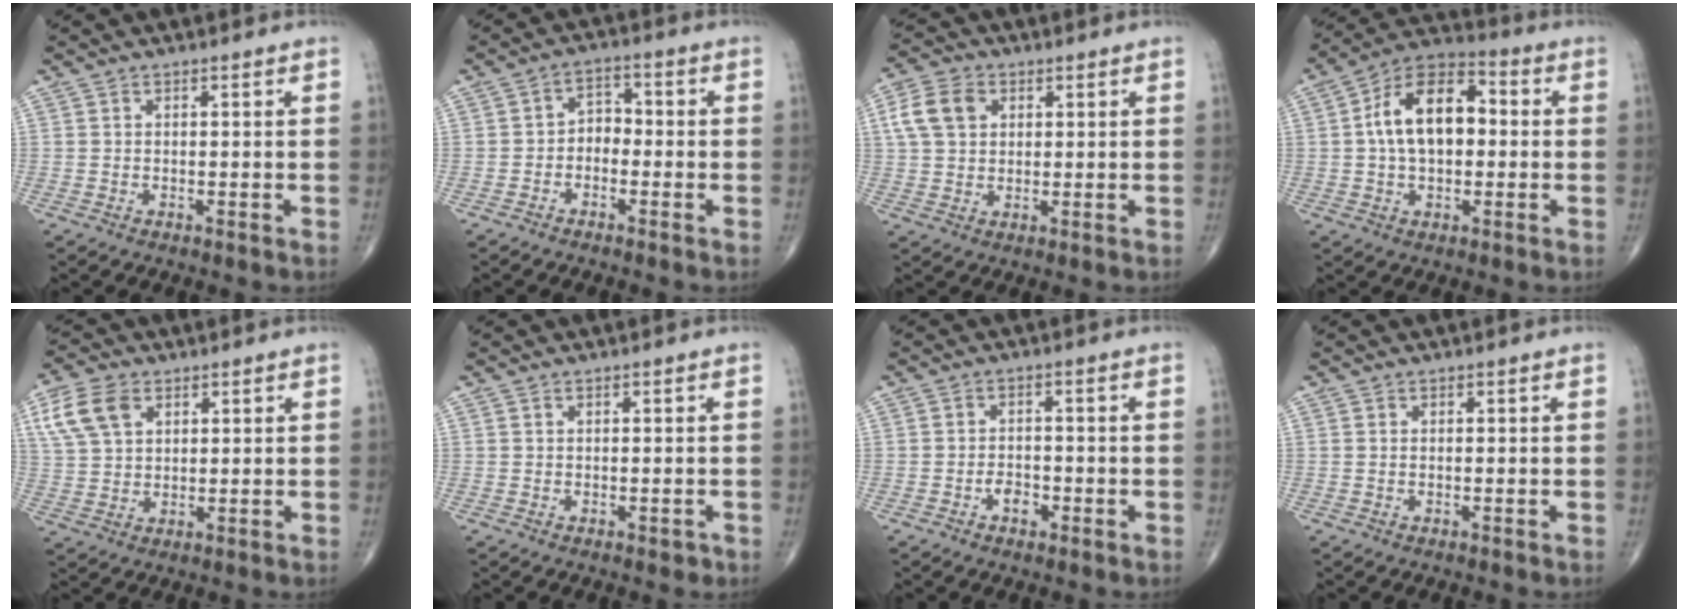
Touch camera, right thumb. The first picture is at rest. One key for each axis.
{"total": 3.8, "fx": -1.3, "fy": 2.8, "fz": 2.2, "tx": -0.011, "ty": 0.024, "tz": -0.037}
{"total": 7.9, "fx": 2.3, "fy": 5.7, "fz": 4.8, "tx": -0.089, "ty": 0.007, "tz": 0.042}
{"total": 14.3, "fx": 1.0, "fy": 8.5, "fz": 11.4, "tx": -0.174, "ty": 0.032, "tz": 0.005}
{"total": 9.1, "fx": 3.9, "fy": 5.9, "fz": 5.8, "tx": -0.112, "ty": 0.000, "tz": 0.078}
{"total": 1.0, "fx": -0.2, "fy": 0.7, "fz": 0.7, "tx": -0.008, "ty": 0.002, "tz": 0.000}
{"total": 3.0, "fx": -1.4, "fy": 1.9, "fz": 1.9, "tx": -0.021, "ty": 0.009, "tz": -0.022}
{"total": 0.0}